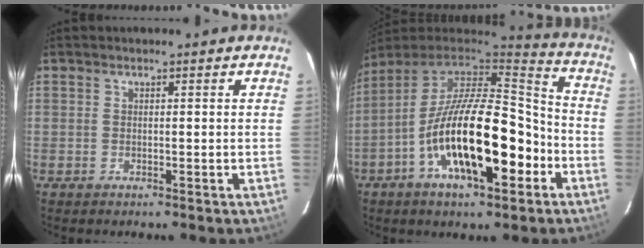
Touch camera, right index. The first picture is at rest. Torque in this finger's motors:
{"motor_torque": [1.39, -0.75, 1.06, 0.21]}